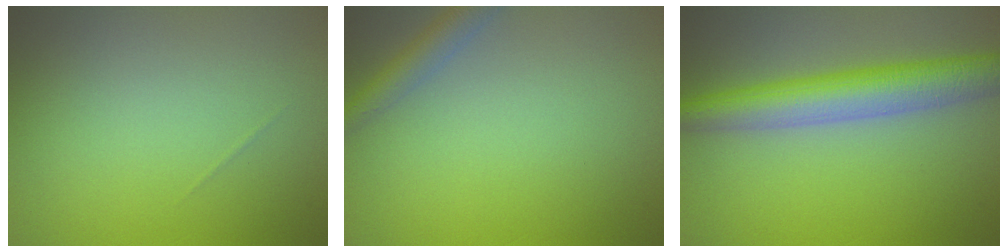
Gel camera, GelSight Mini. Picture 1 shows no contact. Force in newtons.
{"total": 2.4, "press": 2.4, "slide": 0.1}
{"total": 5.8, "press": 5.8, "slide": 0.1}